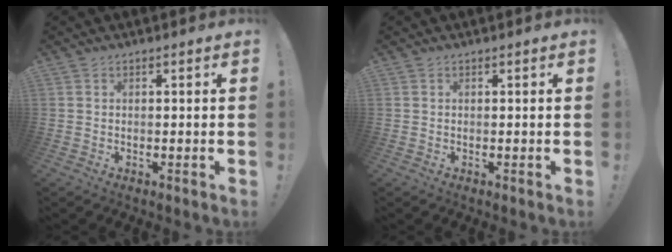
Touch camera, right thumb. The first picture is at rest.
{"total": 0.0}